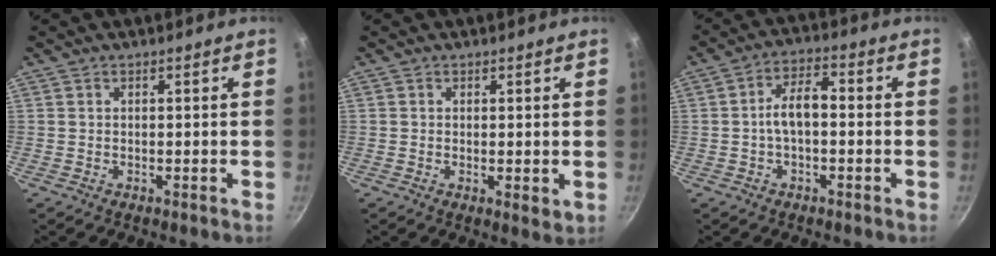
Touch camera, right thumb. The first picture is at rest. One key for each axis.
{"total": 2.1, "fx": 0.2, "fy": 0.9, "fz": 1.9, "tx": -0.029, "ty": -0.008, "tz": 0.001}
{"total": 6.5, "fx": -0.8, "fy": 3.3, "fz": 5.5, "tx": -0.087, "ty": 0.032, "tz": -0.020}